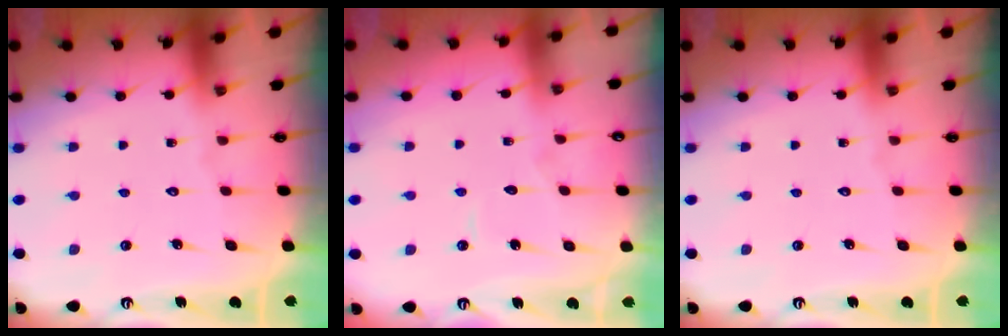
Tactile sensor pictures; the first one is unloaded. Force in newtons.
{"total": 3.4, "press": 3.4, "slide": 0.2}
{"total": 0.0}